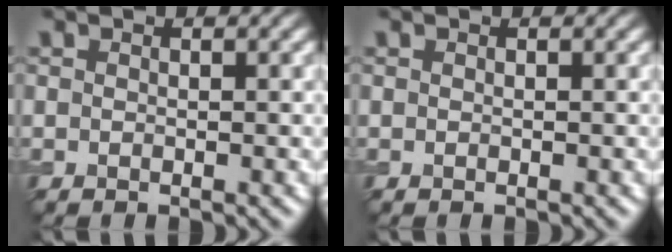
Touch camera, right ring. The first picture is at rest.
{"total": 0.0}